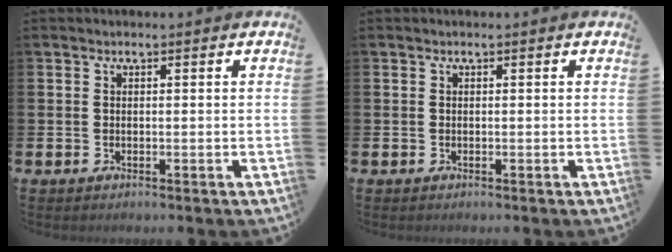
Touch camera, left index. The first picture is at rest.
{"total": 0.0}